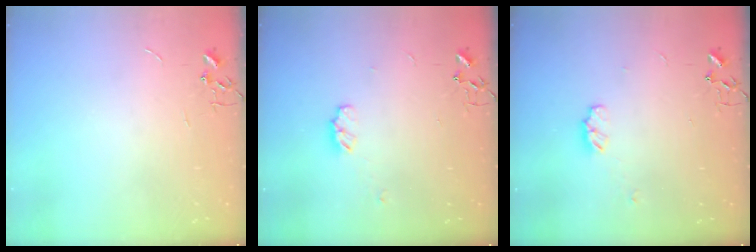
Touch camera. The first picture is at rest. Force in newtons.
{"total": 5.0, "press": 5.0, "slide": 0.6}
{"total": 5.0, "press": 5.0, "slide": 0.6}